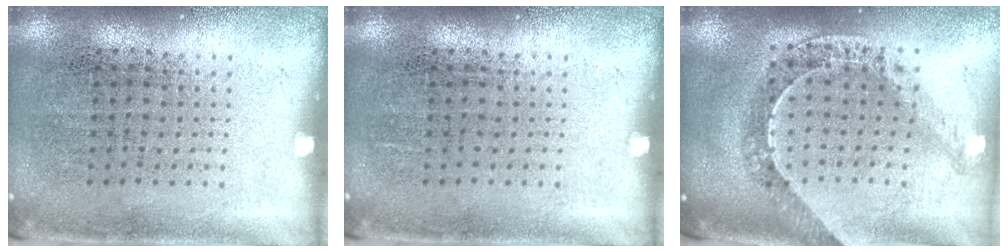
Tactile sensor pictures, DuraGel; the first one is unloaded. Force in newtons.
{"total": 0.0}
{"total": 1.1, "press": 1.1, "slide": 0.1}